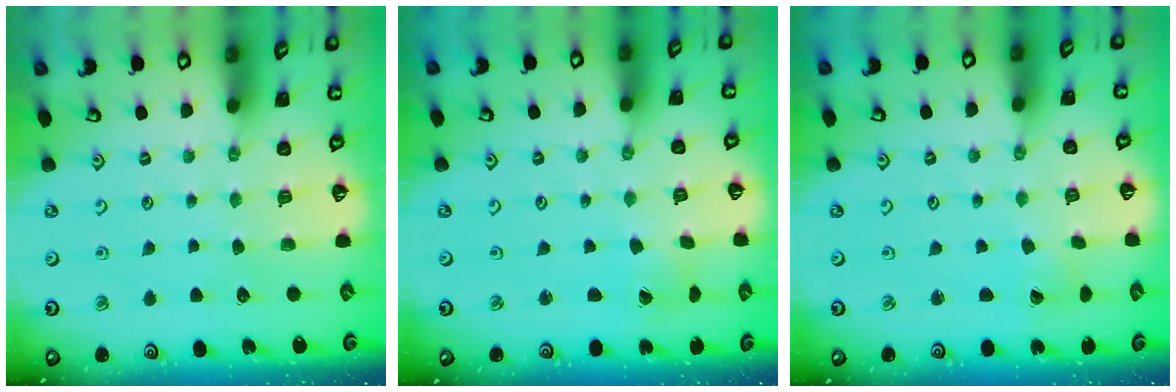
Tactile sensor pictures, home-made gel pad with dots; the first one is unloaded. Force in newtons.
{"total": 1.3, "press": 1.3, "slide": 0.3}
{"total": 2.4, "press": 2.4, "slide": 0.2}